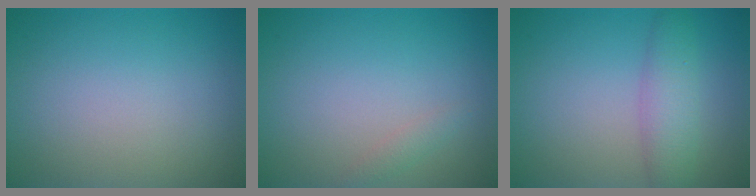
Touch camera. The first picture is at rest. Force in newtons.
{"total": 0.9, "press": 0.9, "slide": 0.0}
{"total": 3.4, "press": 3.4, "slide": 0.1}